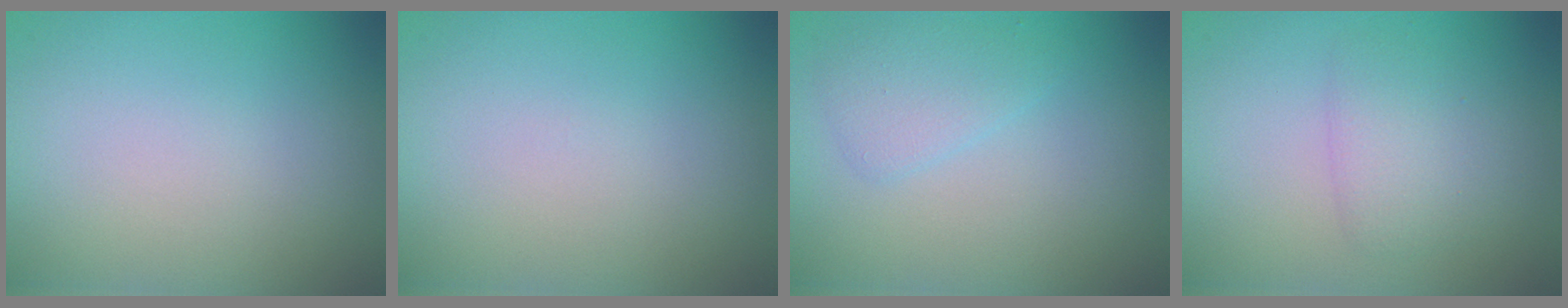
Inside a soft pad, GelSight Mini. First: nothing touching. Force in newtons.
{"total": 0.0}
{"total": 1.9, "press": 1.9, "slide": 0.1}
{"total": 2.4, "press": 2.4, "slide": 0.1}